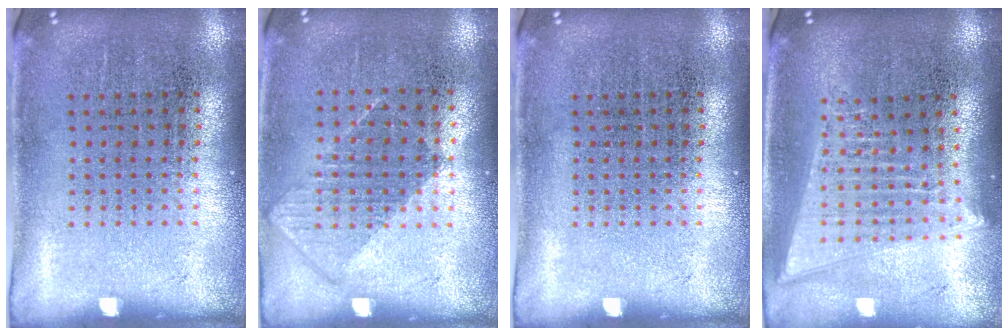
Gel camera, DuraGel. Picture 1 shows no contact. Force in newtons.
{"total": 0.8, "press": 0.7, "slide": 0.4}
{"total": 0.0}
{"total": 1.8, "press": 1.6, "slide": 0.9}